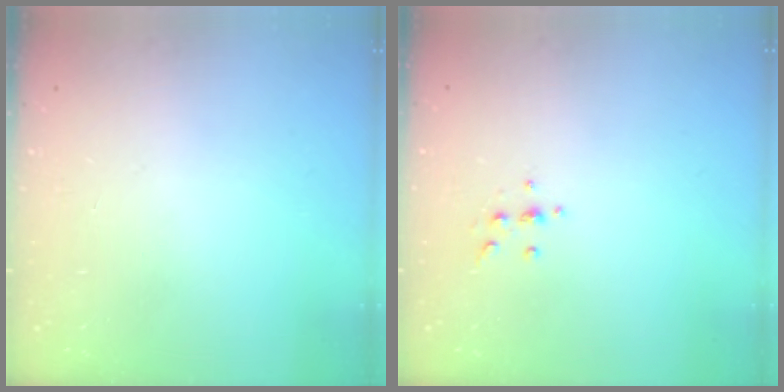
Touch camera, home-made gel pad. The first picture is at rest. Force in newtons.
{"total": 3.5, "press": 3.3, "slide": 1.0}